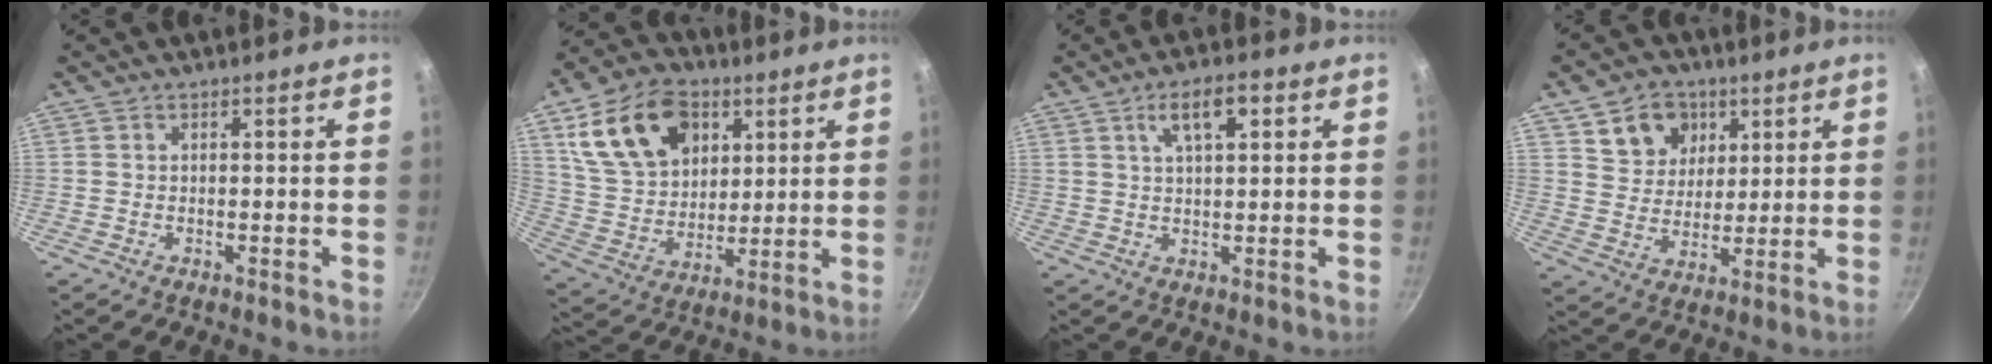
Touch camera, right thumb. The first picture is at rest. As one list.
[{"total": 18.9, "force": [7.6, 13.1, 11.3], "torque": [-0.176, -0.014, 0.142]}, {"total": 6.7, "force": [2.8, 2.7, 5.5], "torque": [-0.081, 0.003, 0.048]}, {"total": 9.7, "force": [4.4, 7.9, 3.4], "torque": [-0.020, -0.018, 0.075]}]